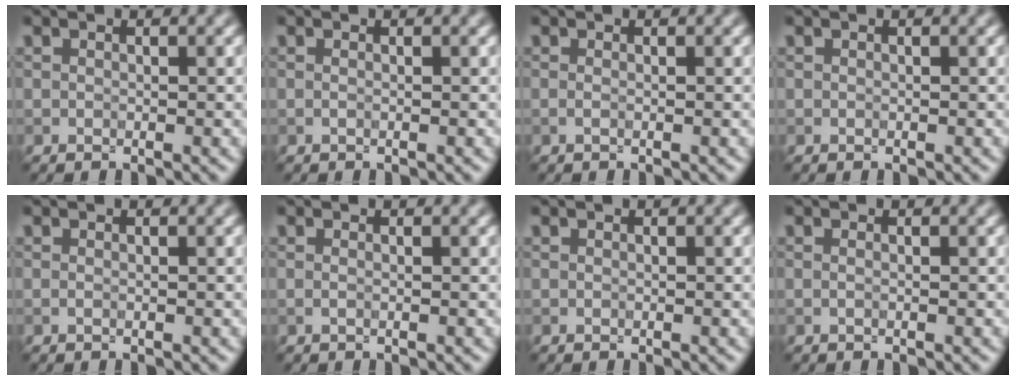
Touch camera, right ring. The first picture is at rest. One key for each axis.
{"total": 0.6, "fx": 0.1, "fy": 0.3, "fz": 0.4, "tx": -0.002, "ty": -0.005, "tz": -0.007}
{"total": 0.6, "fx": 0.0, "fy": 0.3, "fz": 0.5, "tx": -0.009, "ty": -0.005, "tz": -0.007}
{"total": 0.0}
{"total": 0.0}
{"total": 0.5, "fx": 0.1, "fy": 0.2, "fz": 0.5, "tx": -0.007, "ty": -0.007, "tz": -0.007}
{"total": 0.0}
{"total": 0.9, "fx": 0.2, "fy": 0.6, "fz": 0.7, "tx": -0.001, "ty": -0.006, "tz": -0.012}